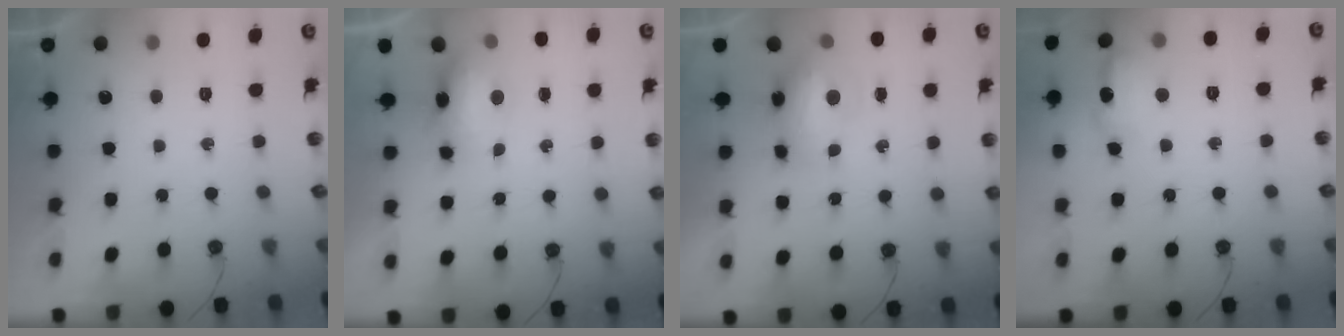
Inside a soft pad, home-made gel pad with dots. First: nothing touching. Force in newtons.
{"total": 8.0, "press": 7.9, "slide": 0.9}
{"total": 8.8, "press": 8.8, "slide": 1.0}
{"total": 12.8, "press": 12.8, "slide": 1.0}